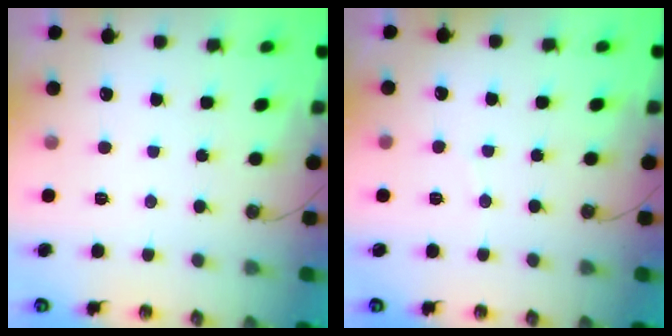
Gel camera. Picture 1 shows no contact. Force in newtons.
{"total": 3.3, "press": 3.3, "slide": 0.4}